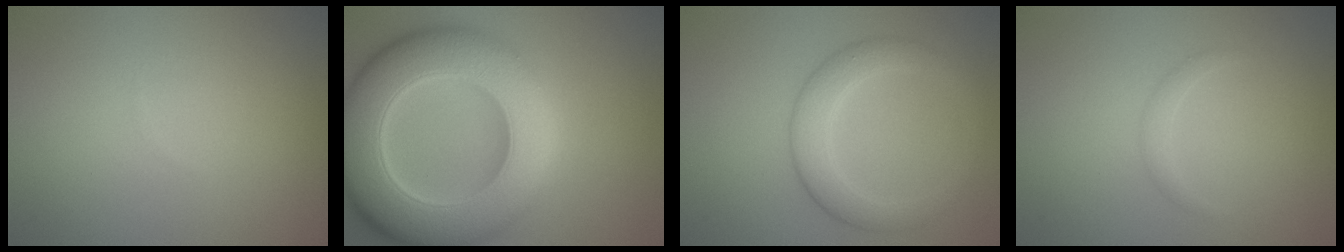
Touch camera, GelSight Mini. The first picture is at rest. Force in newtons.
{"total": 14.0, "press": 13.9, "slide": 0.5}
{"total": 3.6, "press": 3.6, "slide": 0.1}
{"total": 0.8, "press": 0.8, "slide": 0.0}